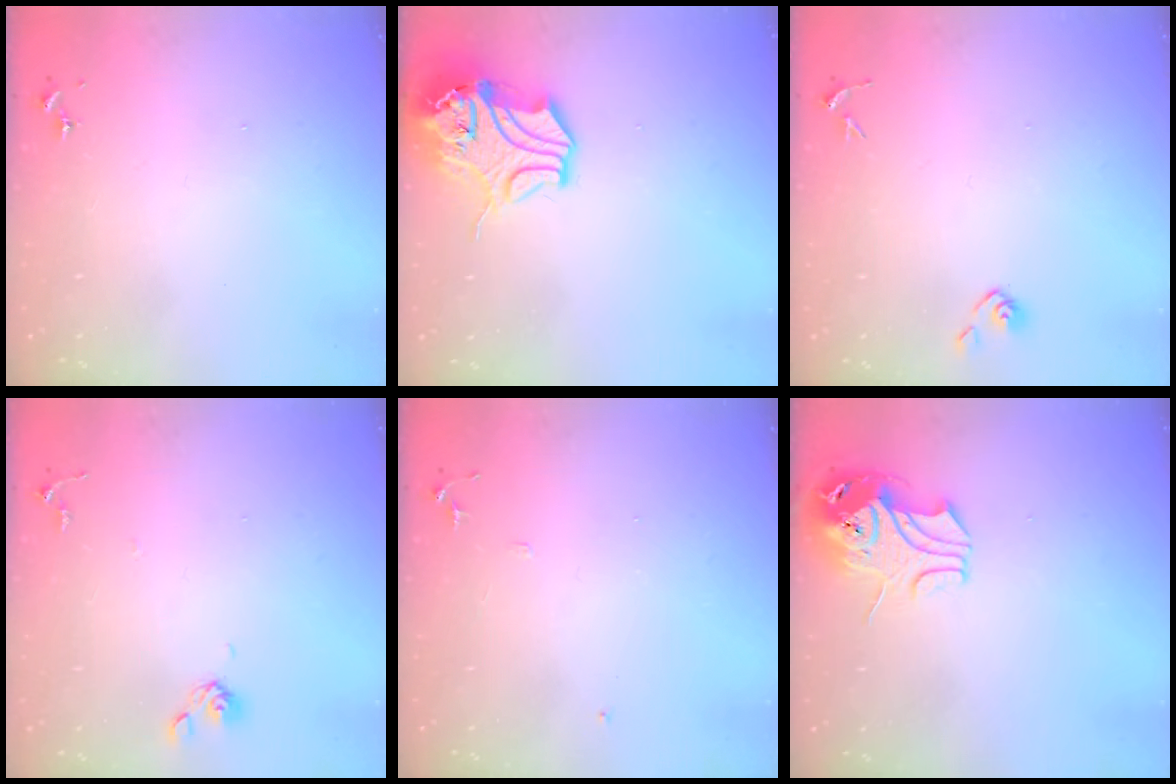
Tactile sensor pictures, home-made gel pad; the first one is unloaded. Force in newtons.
{"total": 13.5, "press": 13.4, "slide": 1.8}
{"total": 4.3, "press": 4.2, "slide": 0.5}
{"total": 6.3, "press": 6.2, "slide": 1.1}
{"total": 5.6, "press": 5.6, "slide": 0.7}
{"total": 10.1, "press": 10.0, "slide": 1.3}